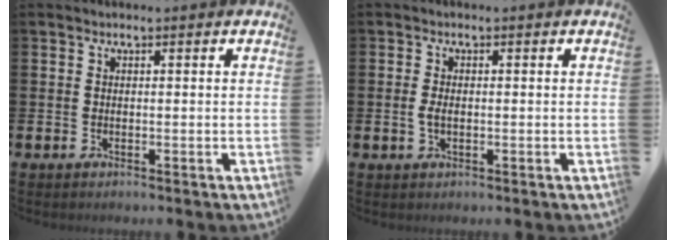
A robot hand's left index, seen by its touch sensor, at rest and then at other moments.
{"total": 1.8, "force": [-0.2, 1.0, 1.5], "torque": [-0.036, 0.007, -0.004]}